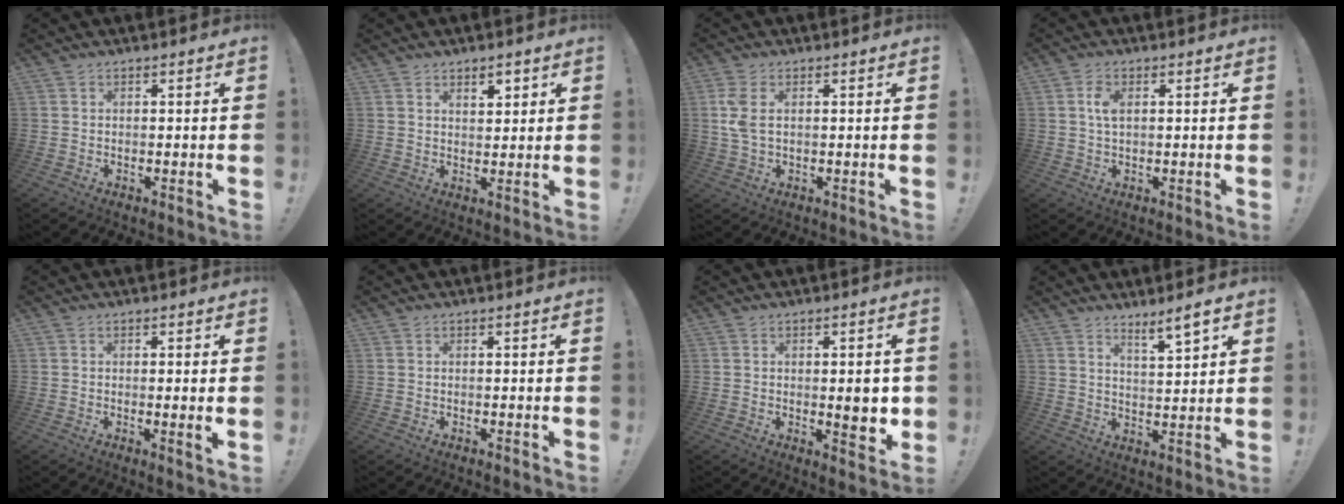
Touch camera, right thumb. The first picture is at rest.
{"total": 3.8, "force": [2.7, 2.0, 1.9], "torque": [-0.005, -0.018, 0.043]}
{"total": 5.1, "force": [1.0, 2.7, 4.2], "torque": [-0.091, 0.002, 0.017]}
{"total": 4.1, "force": [1.0, 2.1, 3.3], "torque": [-0.053, 0.000, 0.014]}
{"total": 2.1, "force": [0.3, -0.4, 2.1], "torque": [-0.021, -0.010, 0.001]}
{"total": 0.0}
{"total": 6.8, "force": [0.1, 2.0, 6.5], "torque": [-0.068, -0.014, -0.001]}
{"total": 6.2, "force": [4.9, 0.3, 3.8], "torque": [-0.043, -0.039, 0.077]}